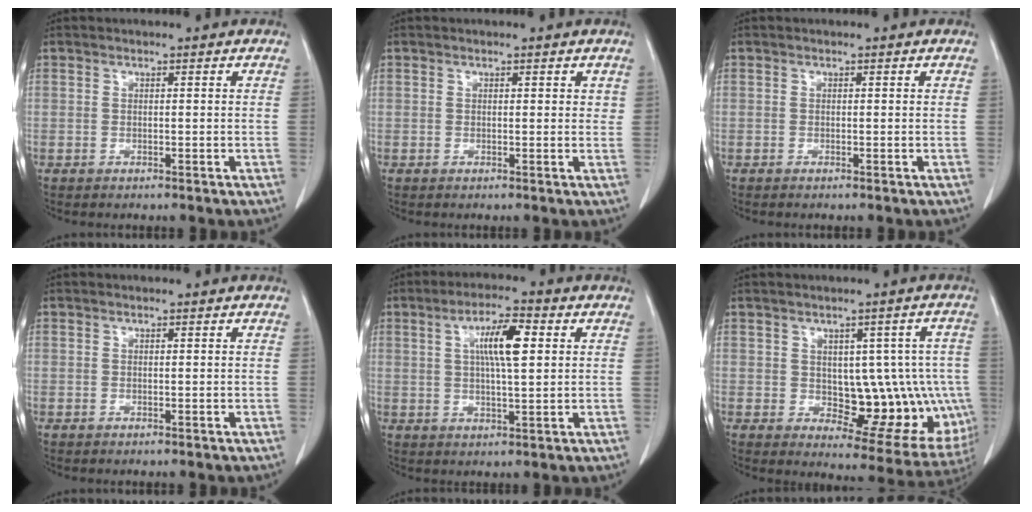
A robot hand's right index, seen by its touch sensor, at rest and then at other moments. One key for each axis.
{"total": 1.0, "fx": 0.5, "fy": 0.5, "fz": 0.6, "tx": -0.001, "ty": -0.001, "tz": 0.004}
{"total": 0.0}
{"total": 0.0}
{"total": 7.6, "fx": 2.0, "fy": 1.3, "fz": 7.2, "tx": -0.127, "ty": 0.010, "tz": 0.035}
{"total": 13.4, "fx": -0.6, "fy": 7.0, "fz": 11.4, "tx": -0.117, "ty": 0.014, "tz": 0.014}